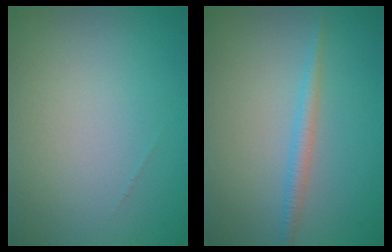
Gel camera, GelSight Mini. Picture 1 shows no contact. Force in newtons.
{"total": 1.7, "press": 1.7, "slide": 0.1}